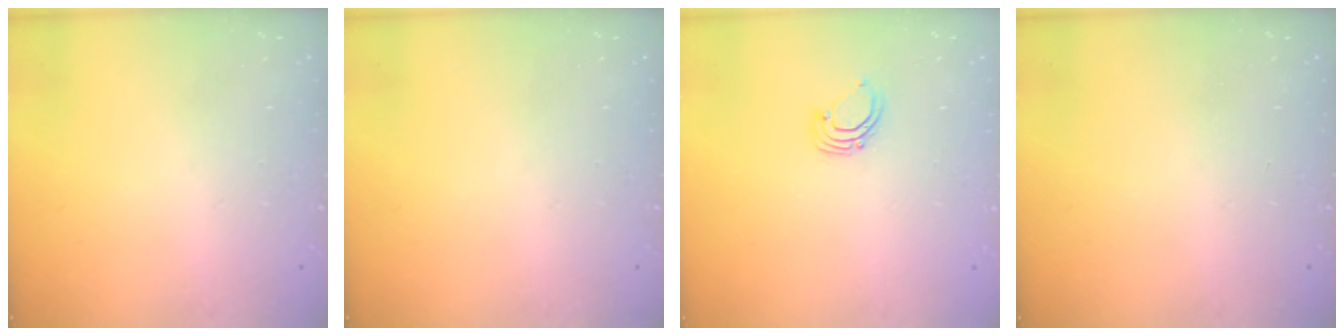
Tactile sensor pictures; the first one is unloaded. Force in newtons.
{"total": 0.0}
{"total": 2.9, "press": 2.9, "slide": 0.3}
{"total": 0.0}